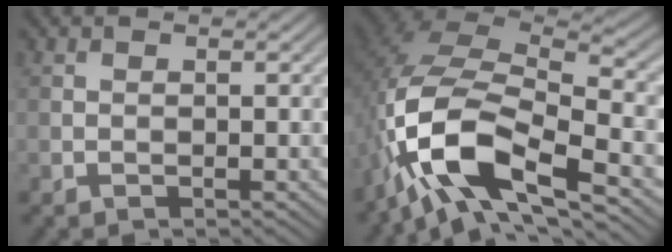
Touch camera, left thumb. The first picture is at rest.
{"total": 14.5, "force": [-7.3, 5.9, 11.0], "torque": [-0.229, -0.007, -0.150]}